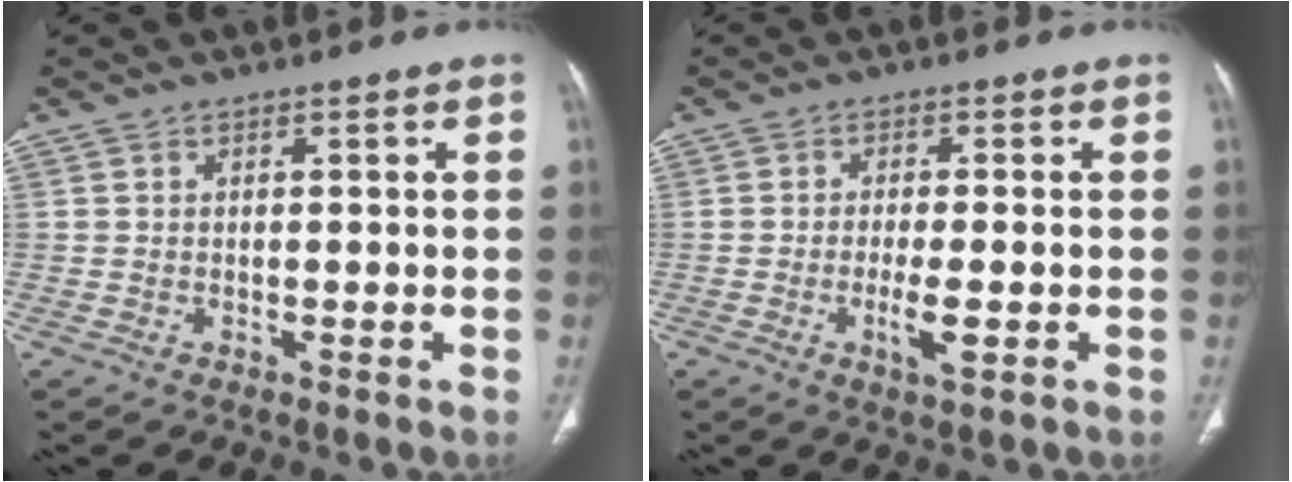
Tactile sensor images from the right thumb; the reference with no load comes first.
{"total": 4.5, "force": [-1.3, 1.1, 4.1], "torque": [-0.080, -0.006, -0.022]}